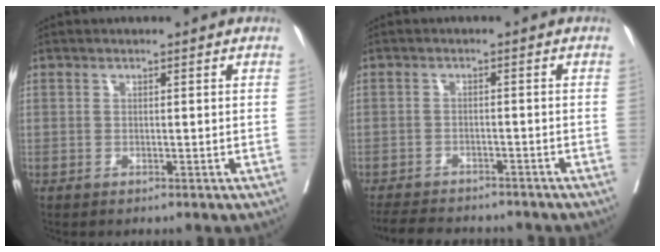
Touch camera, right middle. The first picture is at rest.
{"total": 10.9, "force": [-9.8, 3.0, 3.7], "torque": [-0.075, -0.006, -0.133]}